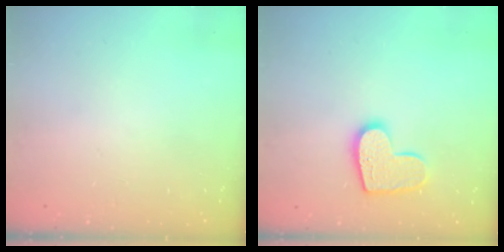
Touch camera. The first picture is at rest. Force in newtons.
{"total": 12.7, "press": 12.6, "slide": 0.8}